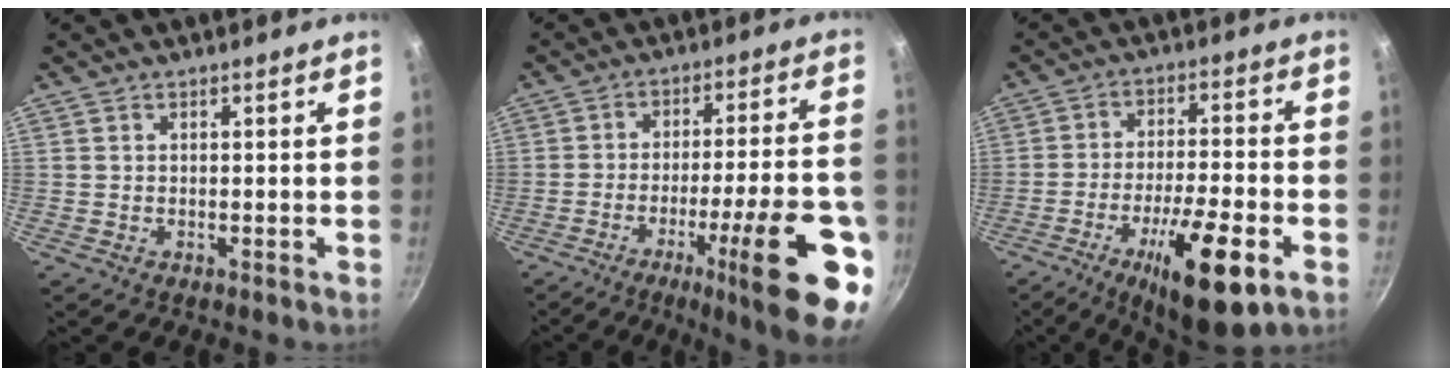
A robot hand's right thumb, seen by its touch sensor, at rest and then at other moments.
{"total": 20.5, "force": [-8.8, 4.1, 18.1], "torque": [-0.230, 0.034, -0.121]}
{"total": 16.6, "force": [-7.5, 4.3, 14.2], "torque": [-0.227, 0.025, -0.116]}